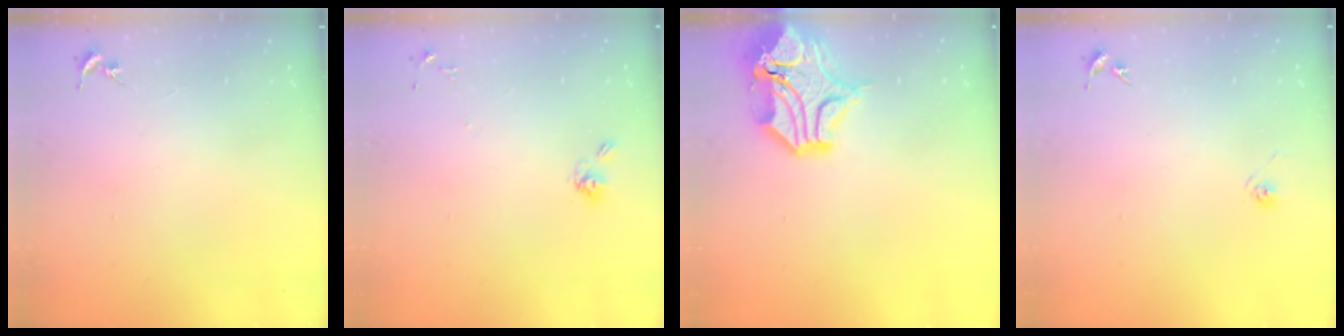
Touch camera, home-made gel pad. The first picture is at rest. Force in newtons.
{"total": 6.5, "press": 6.4, "slide": 1.5}
{"total": 17.9, "press": 17.7, "slide": 2.6}
{"total": 3.2, "press": 2.6, "slide": 1.8}